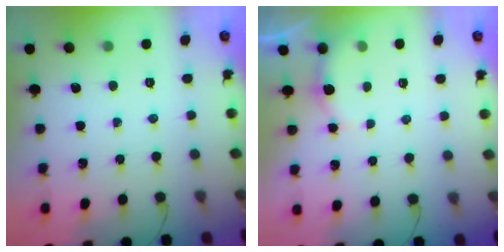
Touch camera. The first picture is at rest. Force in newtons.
{"total": 2.7, "press": 2.6, "slide": 0.6}